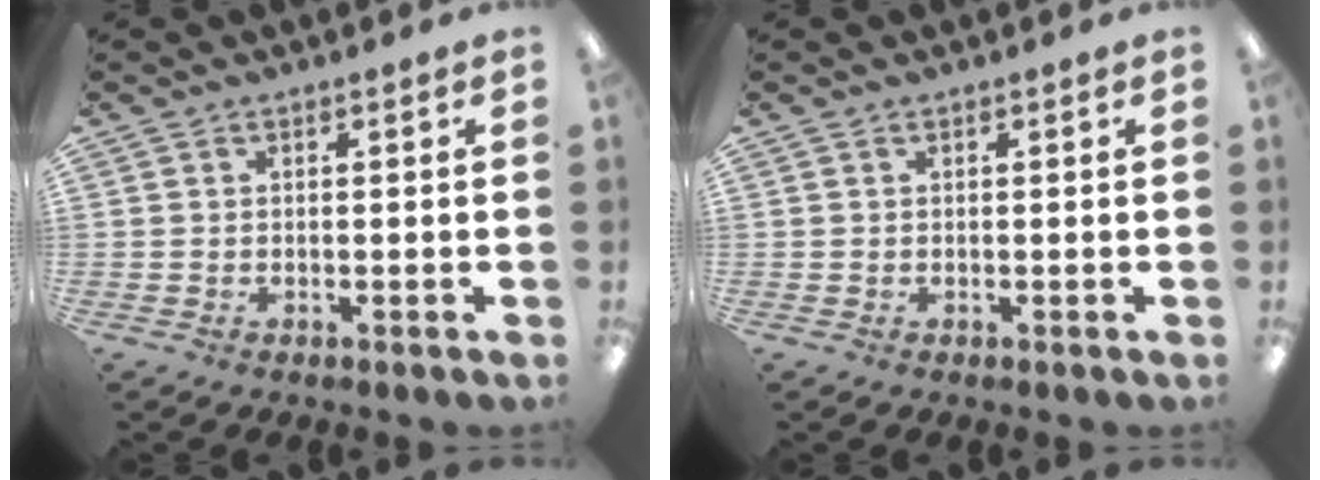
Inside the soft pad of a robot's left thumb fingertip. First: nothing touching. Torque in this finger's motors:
{"motor_torque": [0.00, 0.00, -0.02, -0.01, 0.00]}